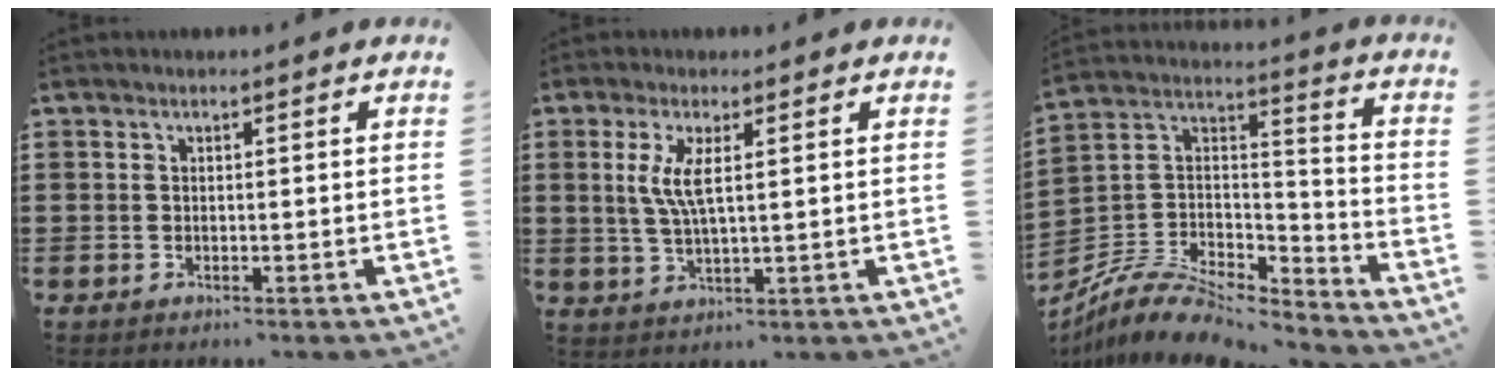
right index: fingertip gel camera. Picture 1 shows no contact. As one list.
[{"total": 5.0, "force": [1.3, 1.0, 4.7], "torque": [-0.103, -0.003, 0.018]}, {"total": 8.8, "force": [-7.5, 3.0, 3.3], "torque": [-0.070, 0.012, -0.147]}]